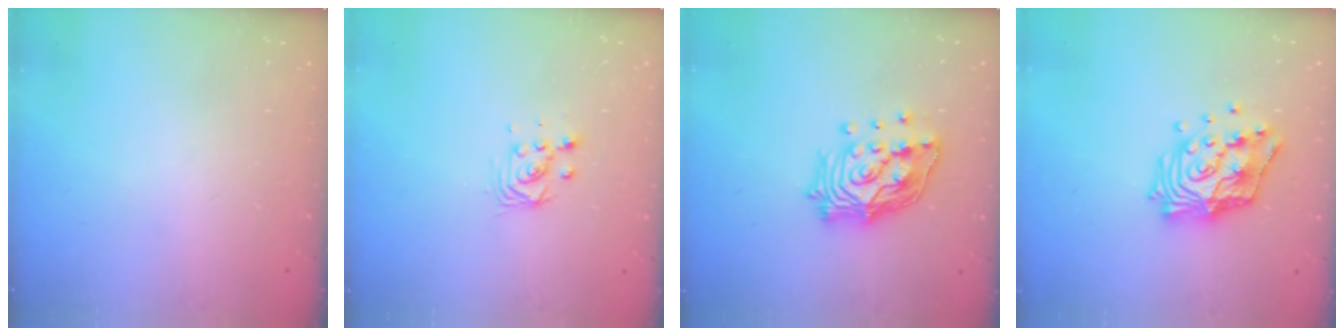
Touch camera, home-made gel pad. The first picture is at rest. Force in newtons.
{"total": 3.6, "press": 3.6, "slide": 0.1}
{"total": 16.9, "press": 16.7, "slide": 2.7}
{"total": 16.3, "press": 16.3, "slide": 1.3}